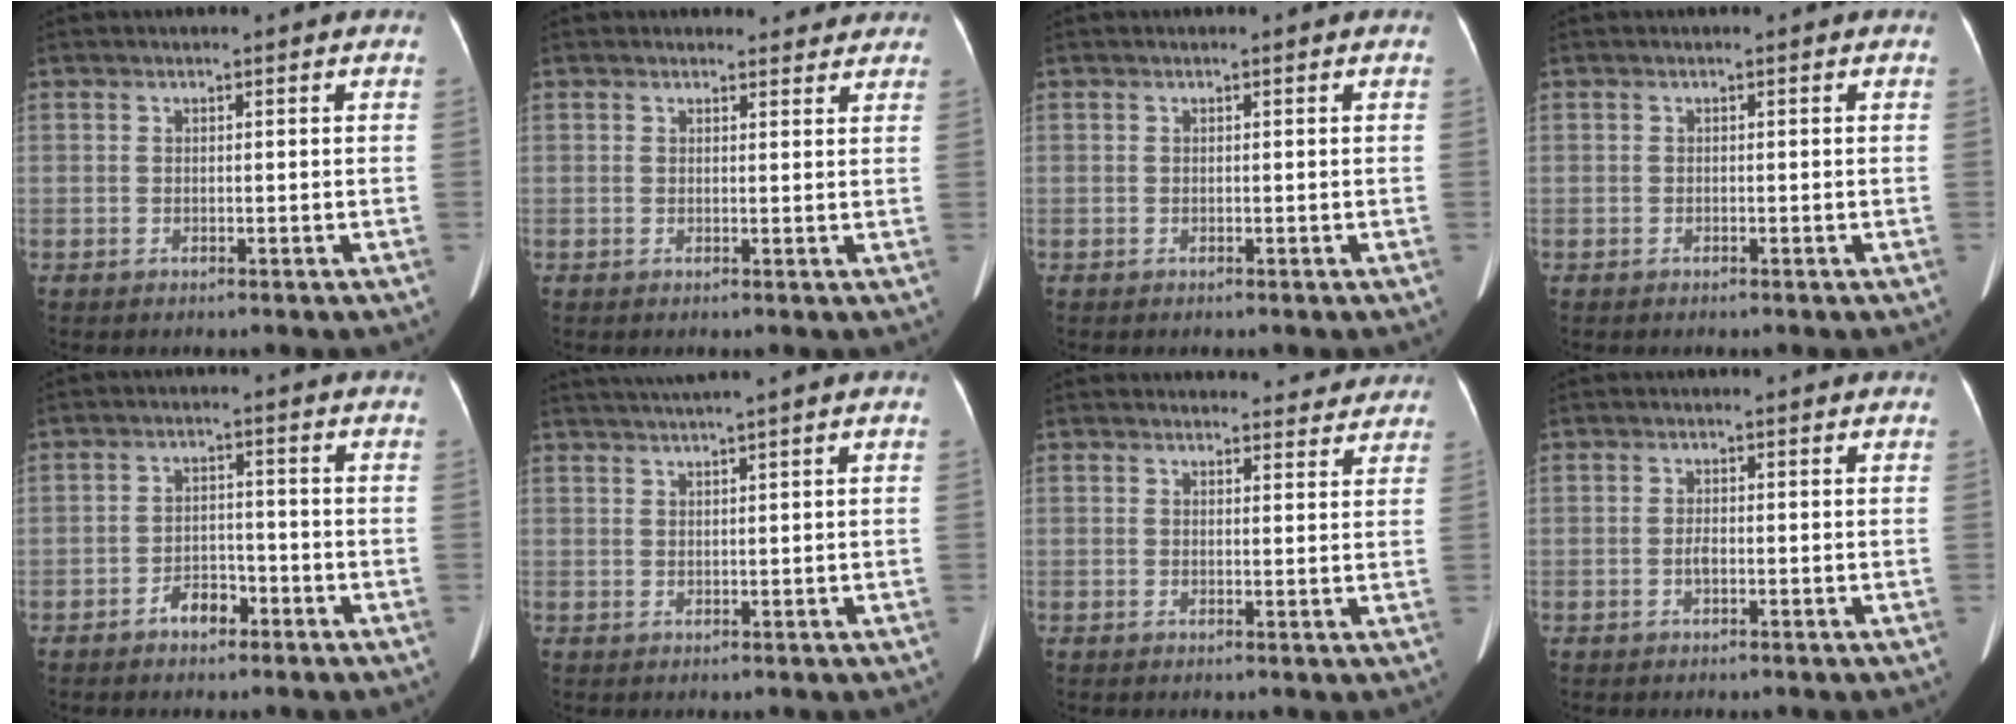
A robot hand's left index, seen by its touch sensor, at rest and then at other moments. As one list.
[{"total": 3.8, "force": [3.5, 1.5, 0.1], "torque": [0.007, 0.002, 0.028]}, {"total": 0.0}, {"total": 0.0}, {"total": 3.7, "force": [-2.6, 1.9, 1.9], "torque": [-0.033, 0.008, -0.039]}, {"total": 4.0, "force": [3.0, -1.2, 2.2], "torque": [-0.041, 0.016, 0.061]}, {"total": 6.1, "force": [5.8, 1.8, 0.5], "torque": [0.010, 0.001, 0.051]}, {"total": 1.1, "force": [-0.5, 0.3, 0.9], "torque": [-0.020, -0.001, -0.008]}]